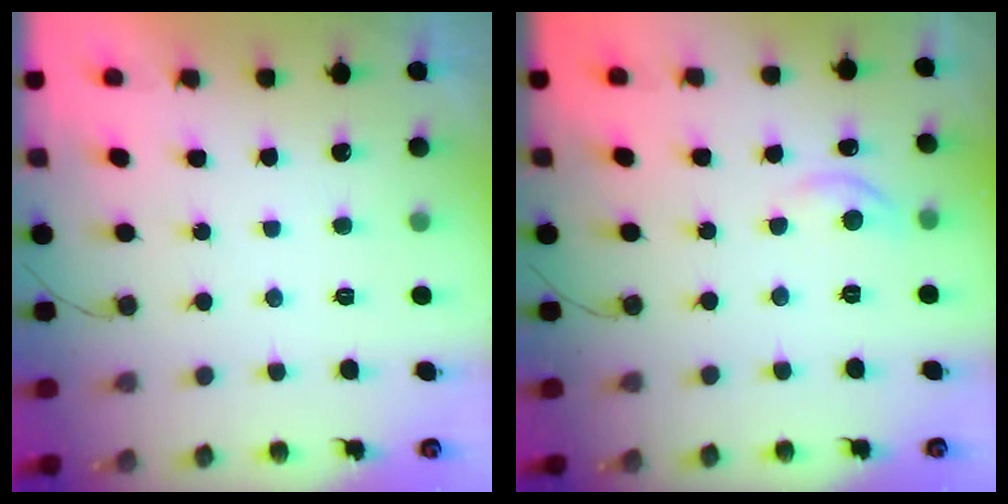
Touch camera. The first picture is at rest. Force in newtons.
{"total": 4.6, "press": 4.6, "slide": 0.7}